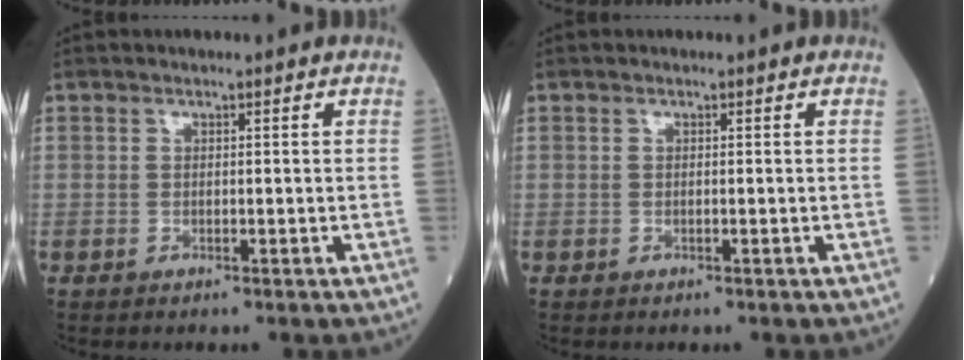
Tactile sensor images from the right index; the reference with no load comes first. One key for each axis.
{"total": 0.0}